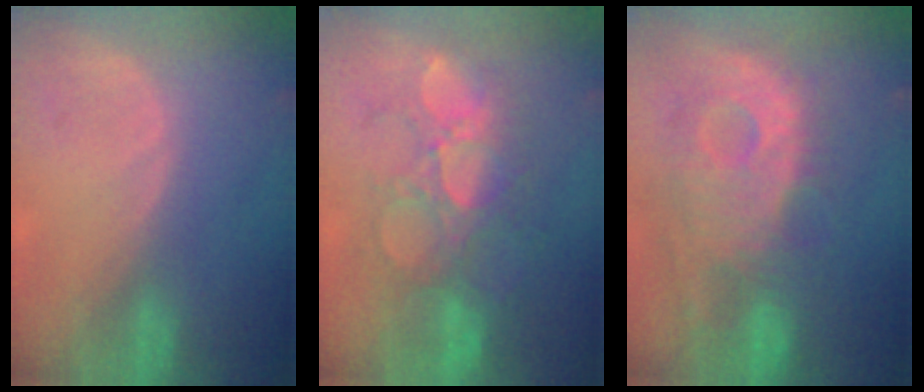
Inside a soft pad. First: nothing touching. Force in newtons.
{"total": 10.5, "press": 9.3, "slide": 4.8}
{"total": 11.8, "press": 10.6, "slide": 5.1}